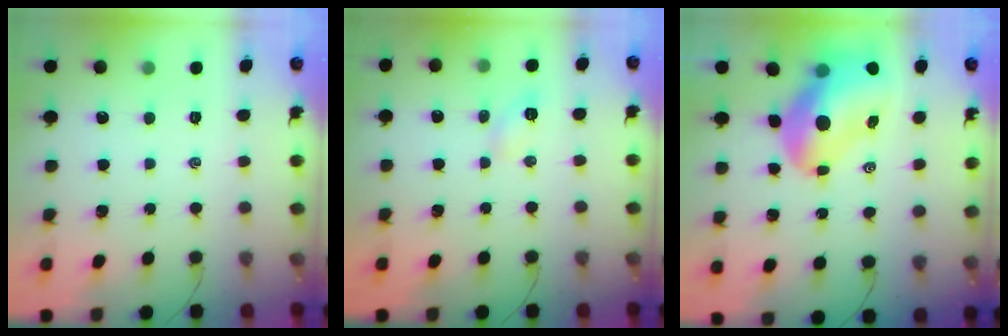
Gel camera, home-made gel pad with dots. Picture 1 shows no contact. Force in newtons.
{"total": 4.3, "press": 4.1, "slide": 1.3}
{"total": 13.7, "press": 13.1, "slide": 4.0}